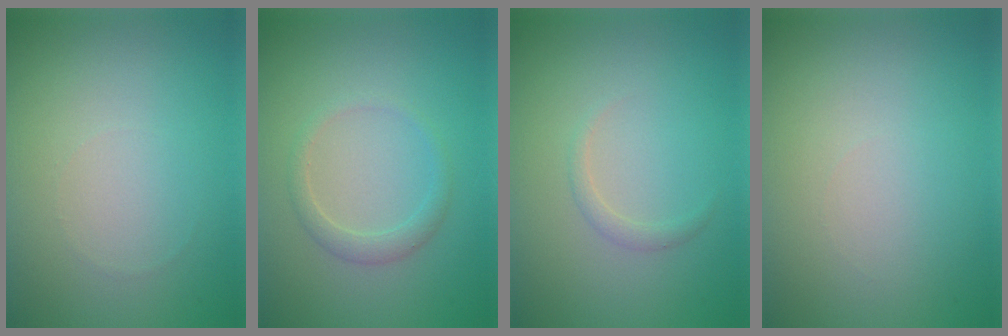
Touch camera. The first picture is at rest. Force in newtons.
{"total": 1.7, "press": 1.7, "slide": 0.2}
{"total": 0.9, "press": 0.9, "slide": 0.1}
{"total": 0.0}